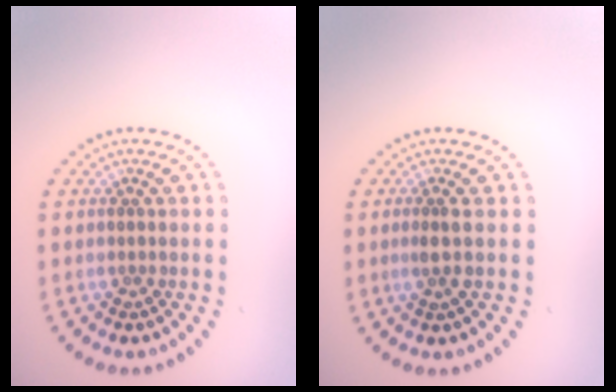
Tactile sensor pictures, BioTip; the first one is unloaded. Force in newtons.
{"total": 1.5, "press": 1.2, "slide": 1.0}